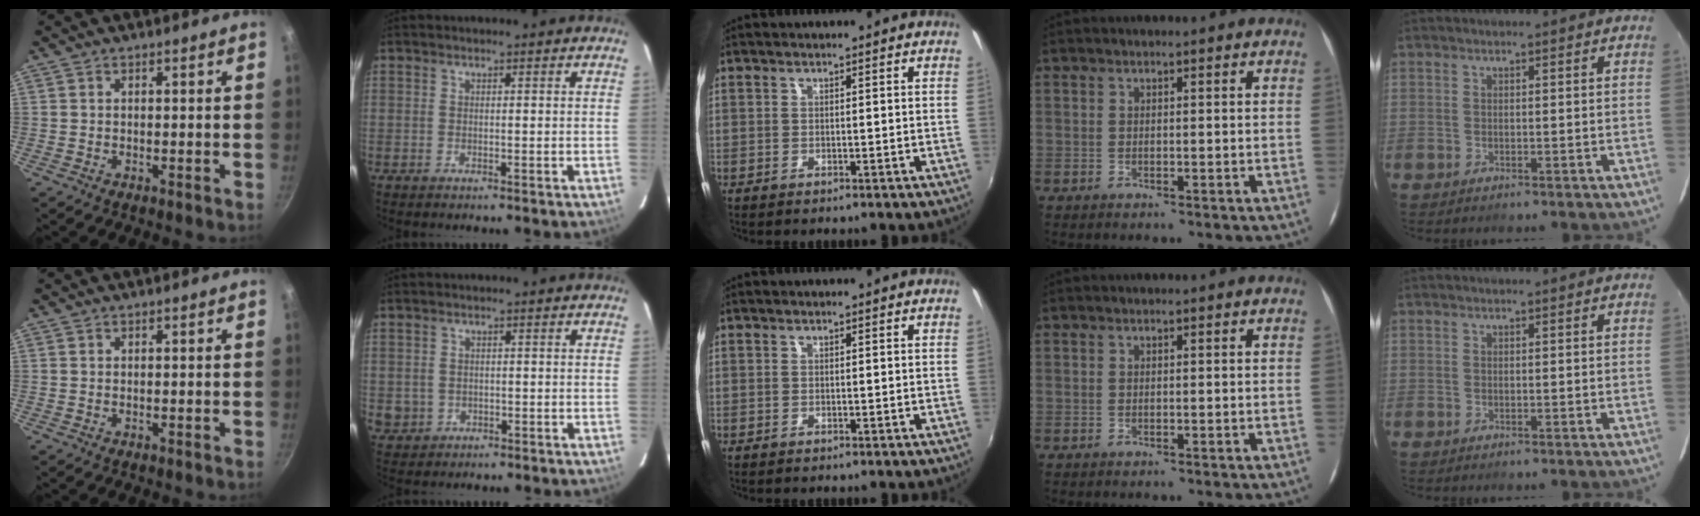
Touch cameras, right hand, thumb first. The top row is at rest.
{"index": {"total": 3.4, "force": [-0.6, 3.3, 0.7], "torque": [-0.022, 0.001, 0.003]}}